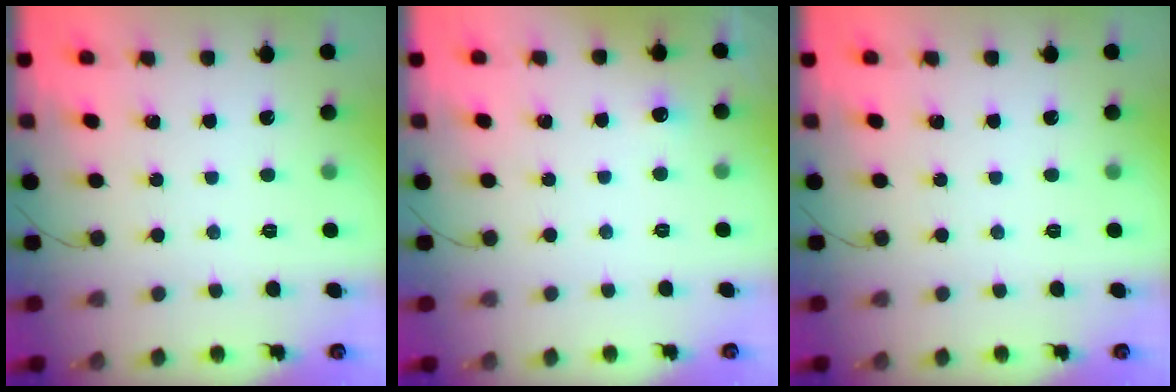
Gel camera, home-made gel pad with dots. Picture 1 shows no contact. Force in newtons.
{"total": 2.9, "press": 2.7, "slide": 1.0}
{"total": 0.0}